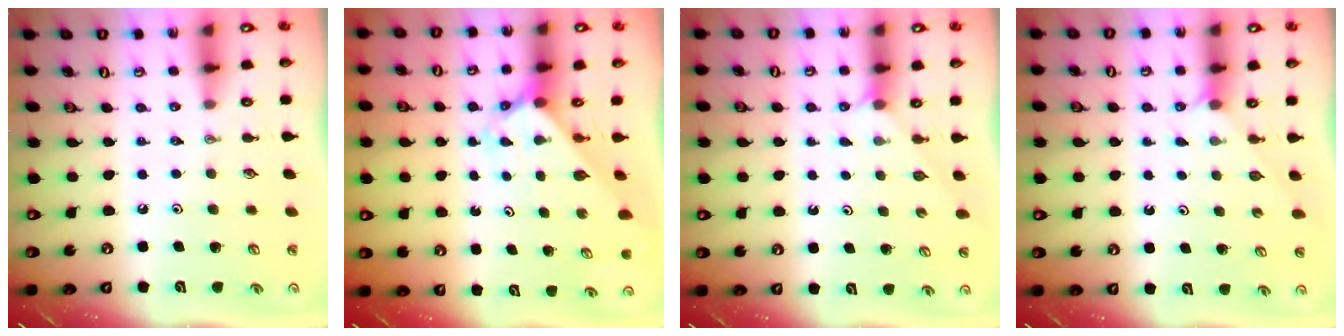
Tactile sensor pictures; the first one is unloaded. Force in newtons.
{"total": 2.1, "press": 2.1, "slide": 0.2}
{"total": 1.9, "press": 1.9, "slide": 0.3}
{"total": 1.9, "press": 1.9, "slide": 0.3}